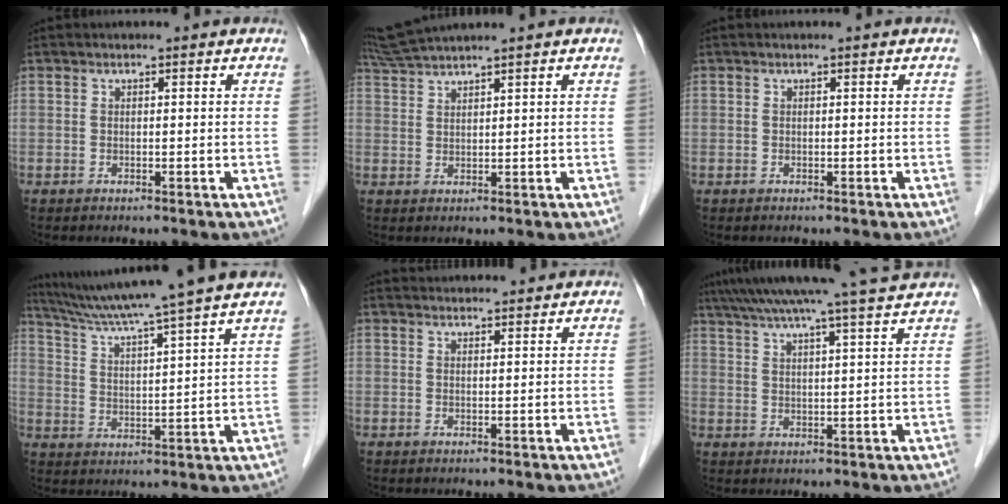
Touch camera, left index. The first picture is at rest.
{"total": 5.2, "force": [4.7, -1.4, 1.9], "torque": [-0.045, 0.019, 0.096]}
{"total": 0.0}
{"total": 16.2, "force": [13.8, -2.1, 8.2], "torque": [-0.141, -0.001, 0.203]}
{"total": 5.2, "force": [5.1, 0.7, 0.7], "torque": [-0.009, 0.032, 0.065]}
{"total": 18.7, "force": [16.3, -1.0, 9.0], "torque": [-0.159, 0.015, 0.227]}